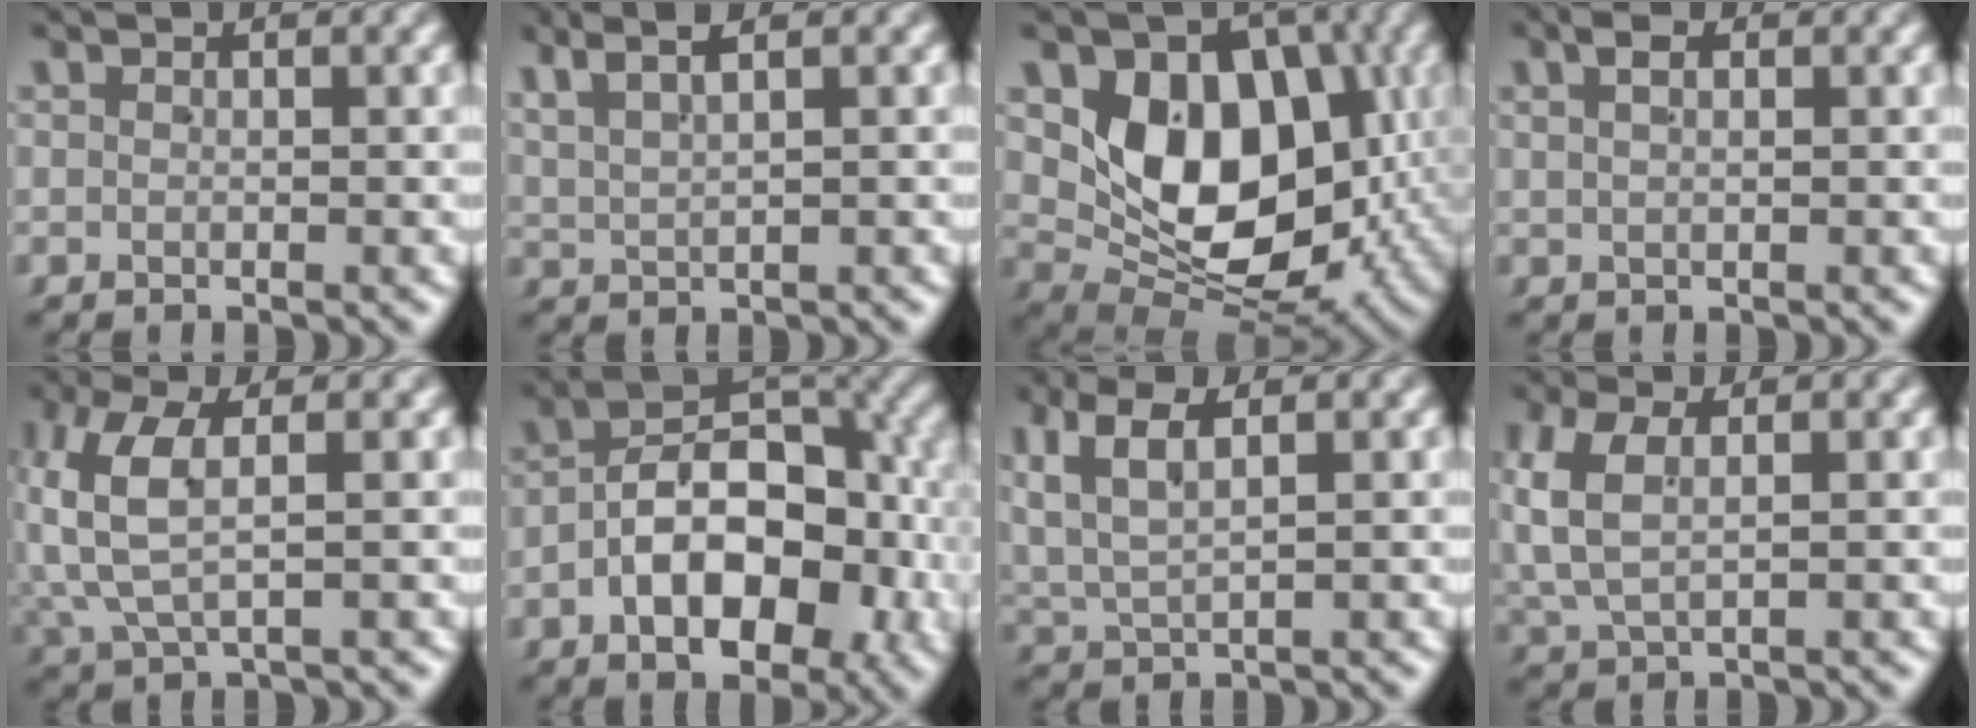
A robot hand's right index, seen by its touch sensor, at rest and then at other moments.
{"total": 4.3, "force": [3.0, 1.6, 2.5], "torque": [-0.046, 0.018, 0.048]}
{"total": 16.7, "force": [0.7, 11.3, 12.3], "torque": [-0.195, -0.025, 0.017]}
{"total": 2.0, "force": [1.0, 0.8, 1.5], "torque": [-0.016, 0.012, 0.012]}
{"total": 5.8, "force": [0.8, 3.4, 4.7], "torque": [-0.118, 0.002, 0.017]}
{"total": 12.6, "force": [-2.2, 8.0, 9.4], "torque": [-0.146, -0.010, -0.028]}
{"total": 5.2, "force": [2.0, 3.3, 3.5], "torque": [-0.092, 0.000, 0.038]}
{"total": 4.5, "force": [1.0, 3.2, 3.0], "torque": [-0.096, -0.007, 0.023]}